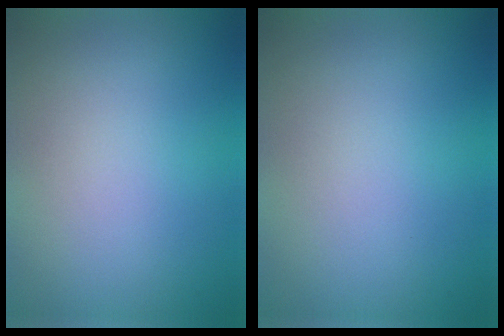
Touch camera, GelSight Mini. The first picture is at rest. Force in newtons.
{"total": 0.0}